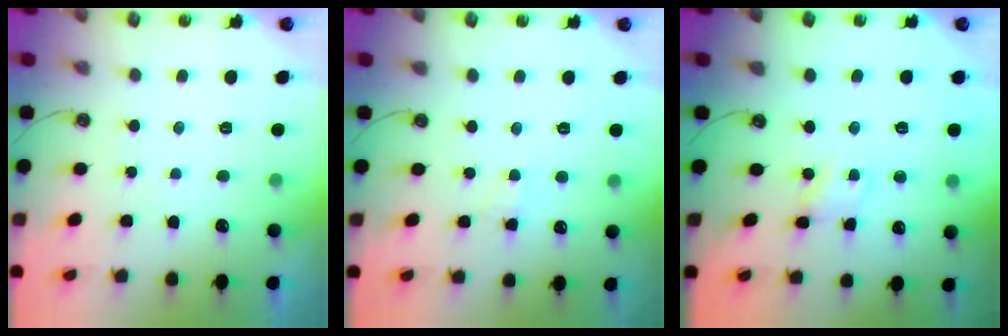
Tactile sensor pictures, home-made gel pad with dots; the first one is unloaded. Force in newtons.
{"total": 4.2, "press": 4.2, "slide": 0.6}
{"total": 1.9, "press": 1.9, "slide": 0.2}